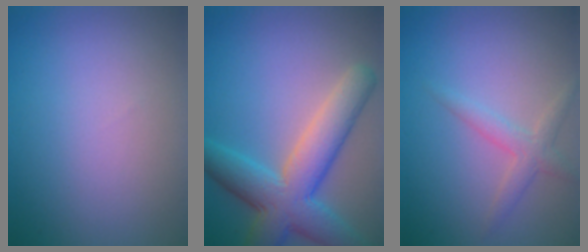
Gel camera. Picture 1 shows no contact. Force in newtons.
{"total": 7.7, "press": 7.7, "slide": 0.2}
{"total": 2.0, "press": 2.0, "slide": 0.0}